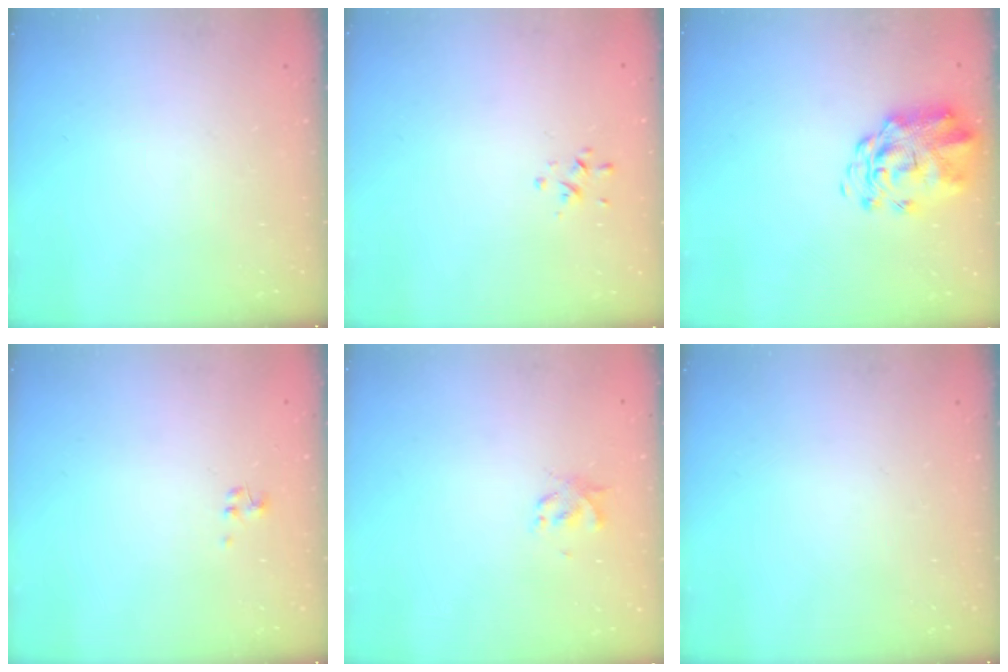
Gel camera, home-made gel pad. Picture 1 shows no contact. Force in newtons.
{"total": 0.6, "press": 0.3, "slide": 0.5}
{"total": 3.8, "press": 3.6, "slide": 1.2}
{"total": 0.8, "press": 0.7, "slide": 0.3}
{"total": 1.9, "press": 1.9, "slide": 0.3}
{"total": 0.0}